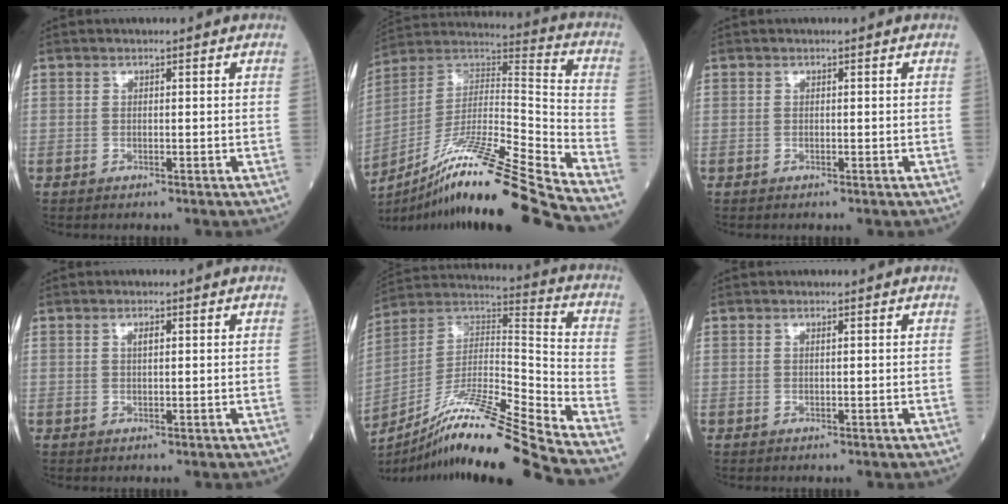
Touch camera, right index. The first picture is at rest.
{"total": 23.4, "force": [-18.2, -1.6, 14.6], "torque": [-0.253, -0.014, -0.326]}
{"total": 0.0}
{"total": 1.1, "force": [0.5, 0.3, 0.9], "torque": [-0.017, 0.001, 0.007]}
{"total": 20.9, "force": [-16.8, -1.9, 12.2], "torque": [-0.237, -0.010, -0.307]}
{"total": 0.0}